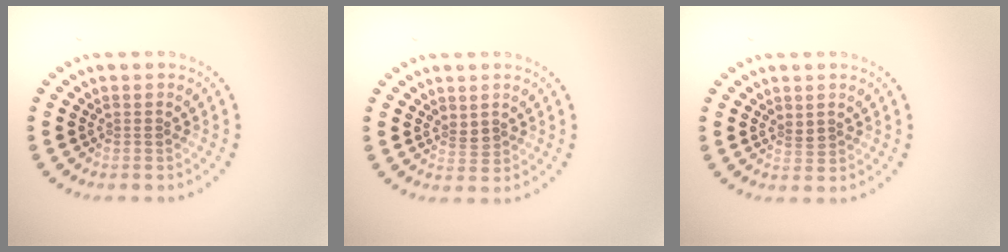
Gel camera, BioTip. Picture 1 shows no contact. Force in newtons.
{"total": 1.2, "press": 1.0, "slide": 0.6}
{"total": 1.1, "press": 0.9, "slide": 0.5}